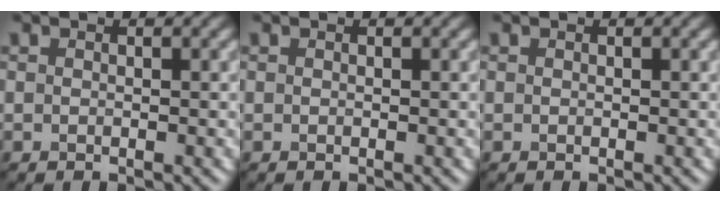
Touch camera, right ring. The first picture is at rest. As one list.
[{"total": 0.0}, {"total": 0.0}]